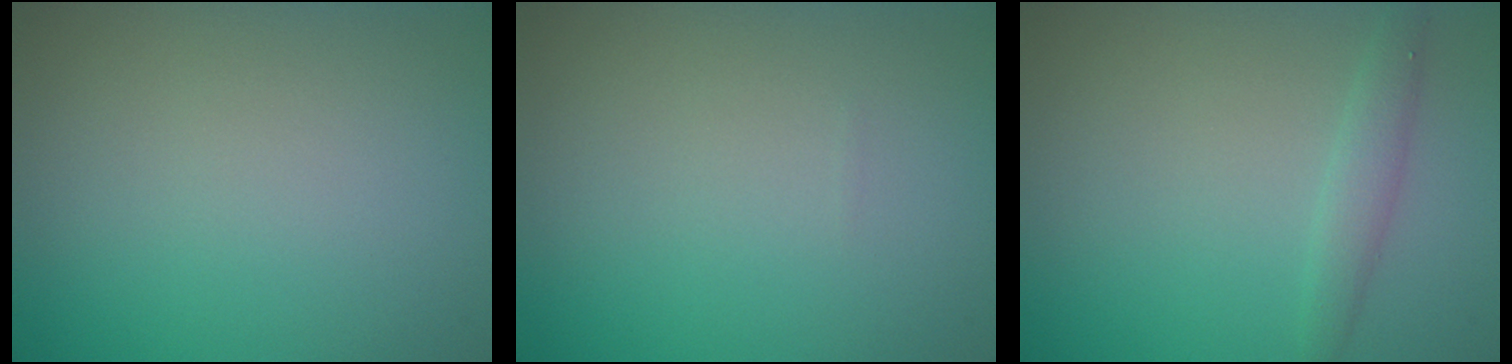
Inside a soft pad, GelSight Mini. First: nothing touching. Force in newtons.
{"total": 0.0}
{"total": 1.6, "press": 1.6, "slide": 0.1}